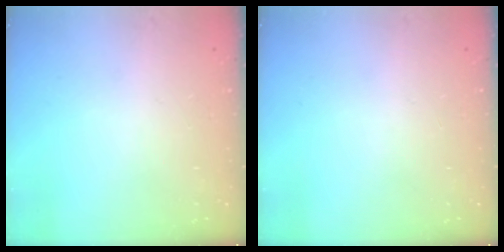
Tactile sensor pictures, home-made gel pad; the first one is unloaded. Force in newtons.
{"total": 0.0}